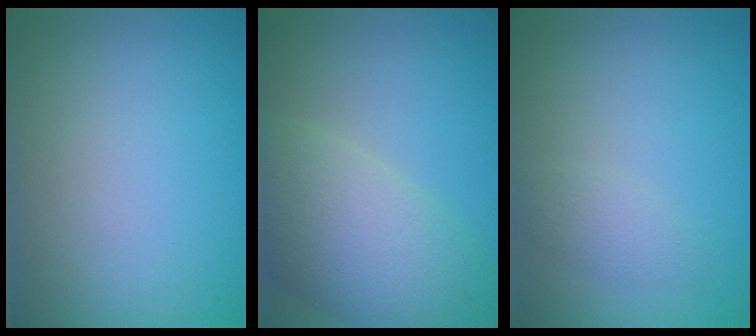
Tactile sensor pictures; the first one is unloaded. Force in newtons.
{"total": 8.2, "press": 8.2, "slide": 0.5}
{"total": 1.6, "press": 1.6, "slide": 0.1}